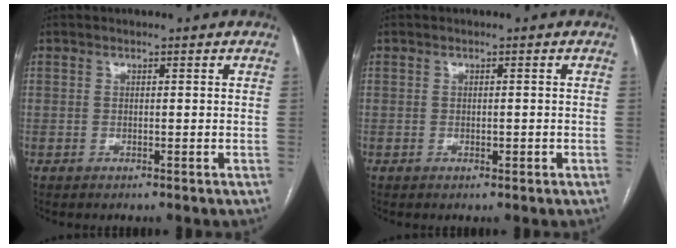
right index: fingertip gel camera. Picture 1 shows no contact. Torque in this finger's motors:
{"motor_torque": [-0.05, 0.07, -0.03, 0.00]}